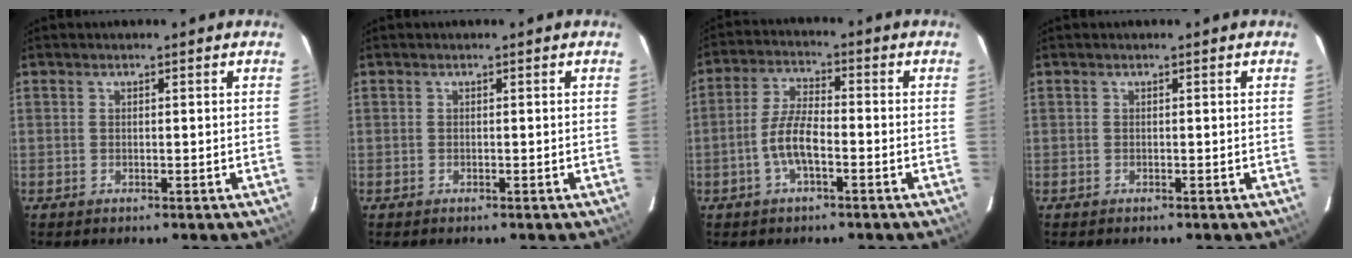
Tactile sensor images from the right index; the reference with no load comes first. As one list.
[{"total": 0.0}, {"total": 6.5, "force": [-2.4, 2.1, 5.7], "torque": [-0.120, 0.009, -0.047]}, {"total": 0.0}]